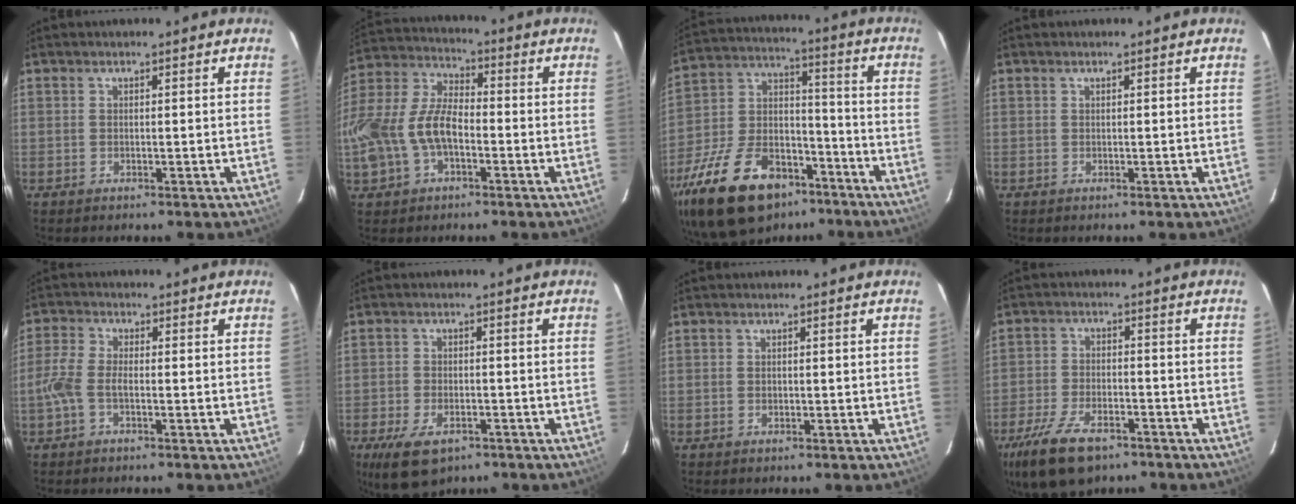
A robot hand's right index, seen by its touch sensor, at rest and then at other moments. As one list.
[{"total": 14.9, "force": [-4.2, 8.5, 11.6], "torque": [-0.255, 0.010, -0.078]}, {"total": 25.5, "force": [-16.2, 13.4, 14.4], "torque": [-0.305, 0.007, -0.263]}, {"total": 0.0}, {"total": 4.8, "force": [-1.5, 2.0, 4.0], "torque": [-0.099, 0.007, -0.034]}, {"total": 9.7, "force": [-5.8, 5.0, 5.9], "torque": [-0.134, -0.020, -0.094]}, {"total": 0.6, "force": [-0.2, 0.5, 0.4], "torque": [-0.006, 0.000, -0.003]}, {"total": 14.0, "force": [-9.3, 6.4, 8.2], "torque": [-0.194, -0.024, -0.167]}]